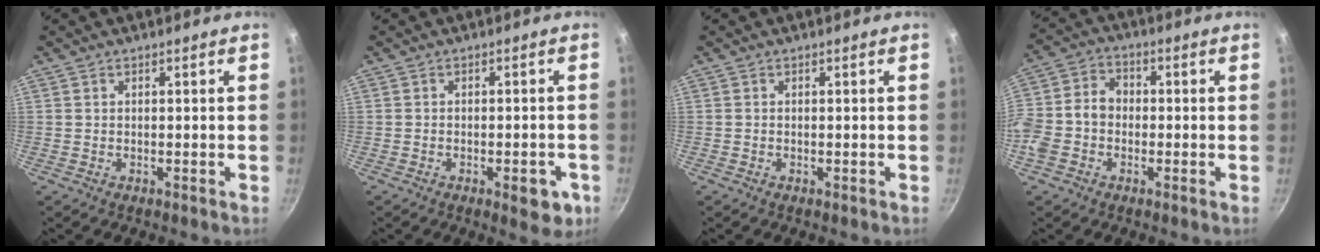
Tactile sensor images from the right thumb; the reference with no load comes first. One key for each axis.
{"total": 5.9, "fx": -2.4, "fy": 2.7, "fz": 4.7, "tx": -0.039, "ty": 0.013, "tz": -0.025}
{"total": 0.0}
{"total": 9.5, "fx": -1.7, "fy": 7.5, "fz": 5.6, "tx": -0.092, "ty": 0.030, "tz": -0.048}